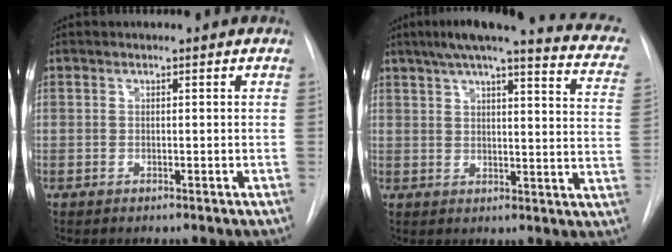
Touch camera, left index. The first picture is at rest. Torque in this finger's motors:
{"motor_torque": [0.74, -1.07, 0.25, 0.04]}